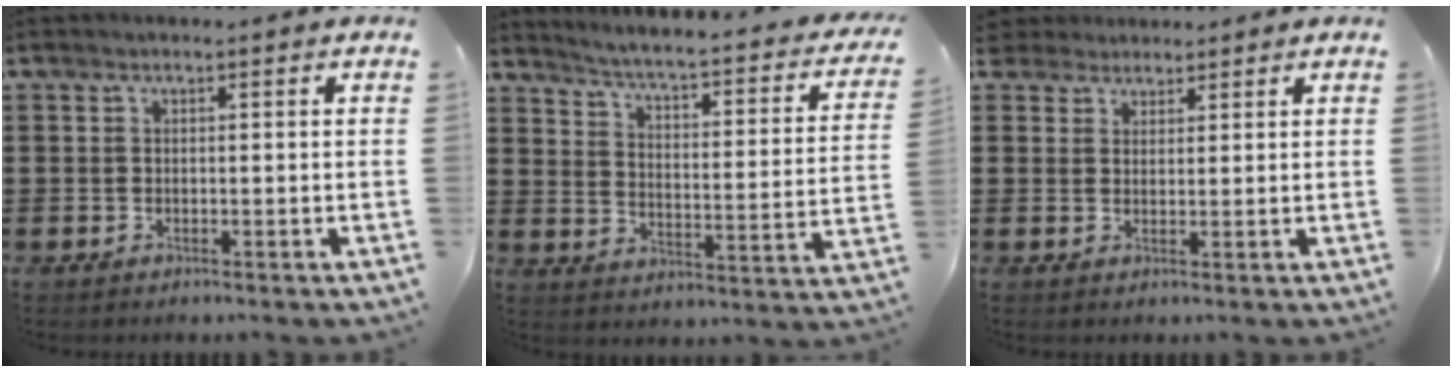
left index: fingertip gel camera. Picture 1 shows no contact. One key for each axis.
{"total": 2.8, "fx": 2.1, "fy": -0.4, "fz": 1.8, "tx": -0.051, "ty": -0.034, "tz": 0.020}
{"total": 2.2, "fx": 1.8, "fy": 1.2, "fz": -0.3, "tx": 0.003, "ty": 0.006, "tz": 0.033}